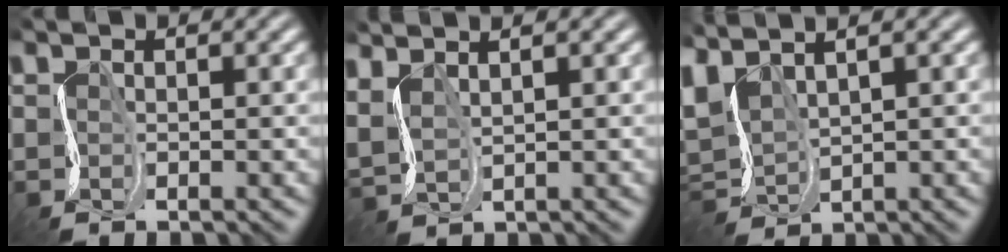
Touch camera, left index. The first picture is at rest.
{"total": 4.8, "force": [3.0, 2.0, 3.2], "torque": [-0.084, 0.025, 0.054]}
{"total": 4.4, "force": [1.3, 2.4, 3.4], "torque": [-0.092, 0.000, 0.024]}